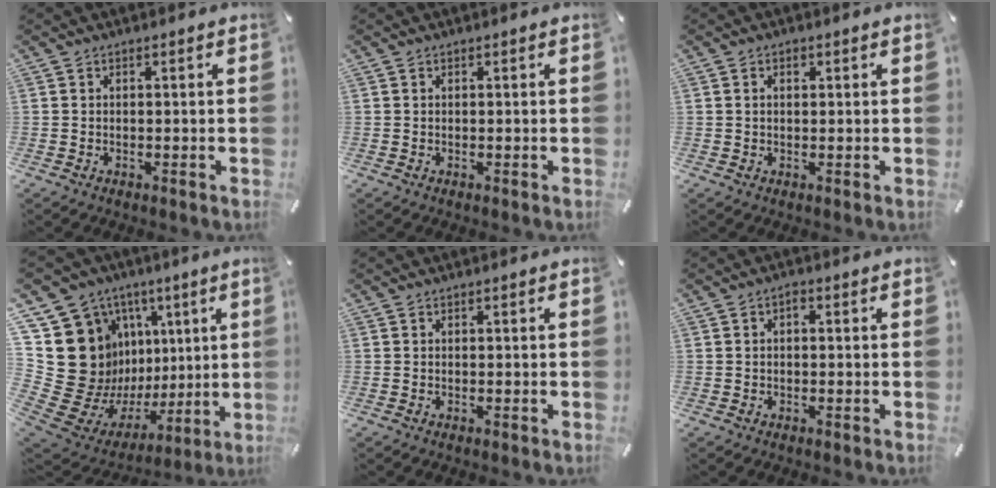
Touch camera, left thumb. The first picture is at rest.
{"total": 0.0}
{"total": 1.4, "force": [0.4, 0.9, 0.9], "torque": [-0.020, 0.006, 0.006]}
{"total": 22.7, "force": [3.5, 19.7, 10.7], "torque": [-0.176, -0.082, 0.131]}
{"total": 0.0}
{"total": 1.4, "force": [0.0, 0.8, 1.1], "torque": [-0.022, 0.006, -0.002]}